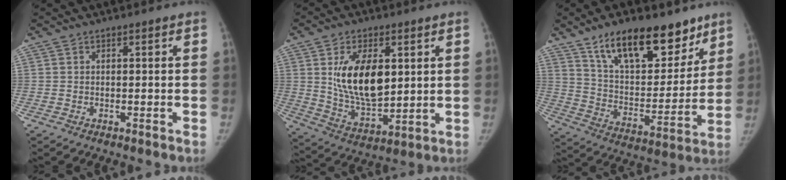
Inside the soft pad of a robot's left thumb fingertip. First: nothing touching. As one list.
[{"total": 15.2, "force": [3.5, 8.3, 12.2], "torque": [-0.187, -0.026, 0.076]}, {"total": 21.8, "force": [14.4, 9.9, 13.0], "torque": [-0.153, -0.064, 0.244]}]